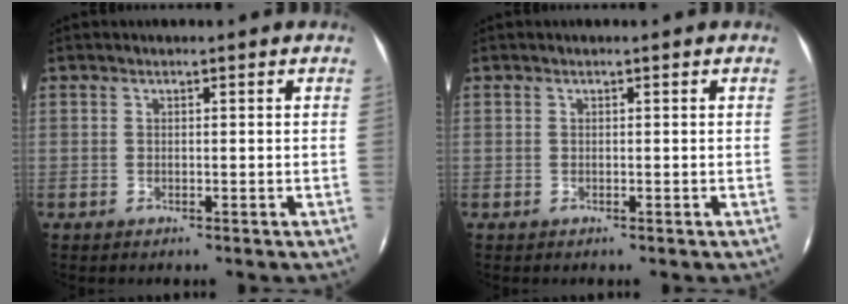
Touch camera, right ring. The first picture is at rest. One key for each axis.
{"total": 0.0}